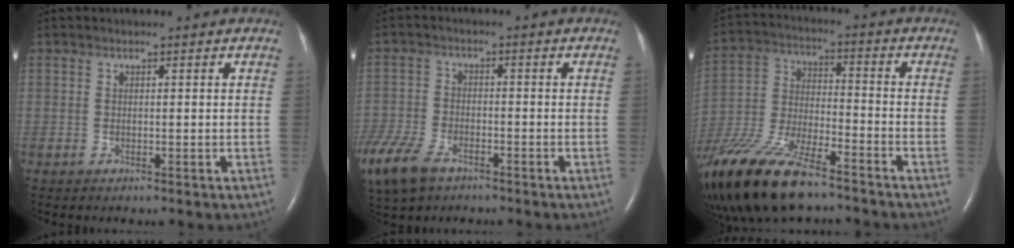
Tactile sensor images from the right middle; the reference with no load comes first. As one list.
[{"total": 12.7, "force": [-8.1, 6.5, 7.3], "torque": [-0.189, -0.020, -0.144]}, {"total": 21.6, "force": [-15.8, 5.5, 13.6], "torque": [-0.323, -0.047, -0.291]}]